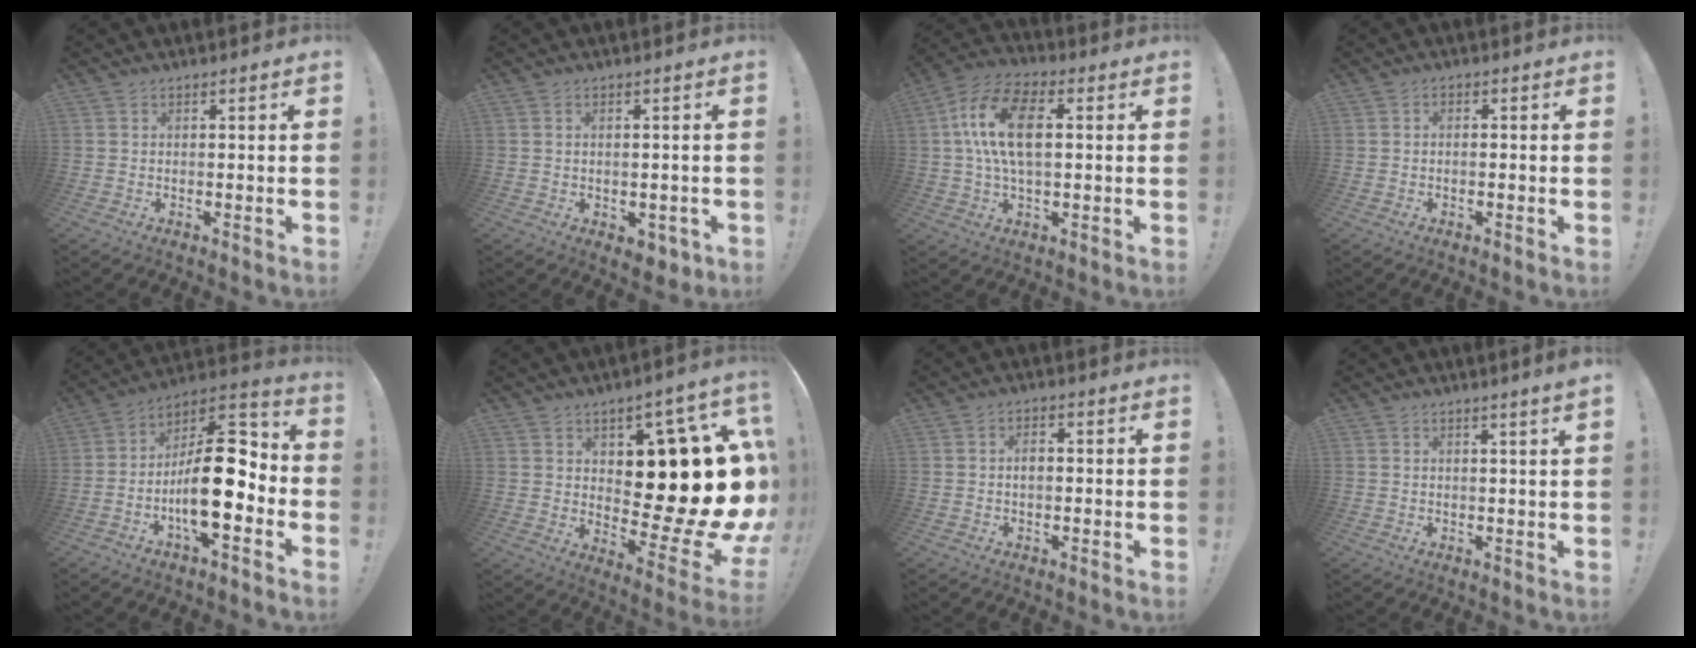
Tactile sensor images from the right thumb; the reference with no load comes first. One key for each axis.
{"total": 3.0, "fx": -0.6, "fy": 2.2, "fz": 2.0, "tx": -0.017, "ty": 0.004, "tz": -0.007}
{"total": 15.1, "fx": 2.6, "fy": 7.9, "fz": 12.6, "tx": -0.239, "ty": 0.012, "tz": 0.046}
{"total": 1.4, "fx": -1.1, "fy": 0.3, "fz": 0.7, "tx": -0.013, "ty": 0.005, "tz": -0.018}
{"total": 19.5, "fx": -4.5, "fy": 7.8, "fz": 17.3, "tx": -0.284, "ty": 0.026, "tz": -0.067}
{"total": 19.9, "fx": 2.4, "fy": 9.2, "fz": 17.5, "tx": -0.227, "ty": -0.040, "tz": 0.051}
{"total": 1.8, "fx": -0.5, "fy": 0.8, "fz": 1.5, "tx": -0.031, "ty": 0.007, "tz": -0.009}
{"total": 2.3, "fx": 1.3, "fy": -0.4, "fz": 1.8, "tx": -0.026, "ty": -0.009, "tz": 0.019}